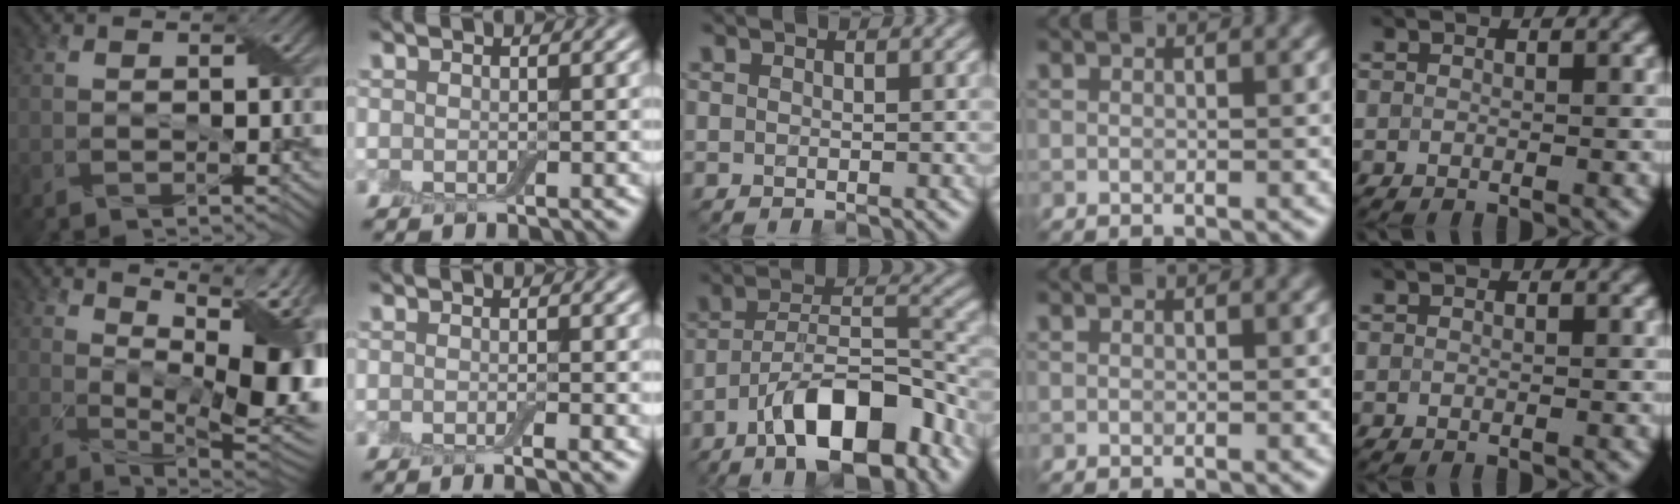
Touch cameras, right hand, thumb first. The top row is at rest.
{"thumb": {"total": 15.4, "force": [4.2, 5.2, 13.9], "torque": [-0.198, 0.020, 0.072]}, "index": {"total": 2.0, "force": [-0.6, 0.4, 1.8], "torque": [-0.020, -0.004, -0.010]}, "middle": {"total": 10.6, "force": [-6.1, 3.9, 7.7], "torque": [-0.117, 0.014, -0.110]}}